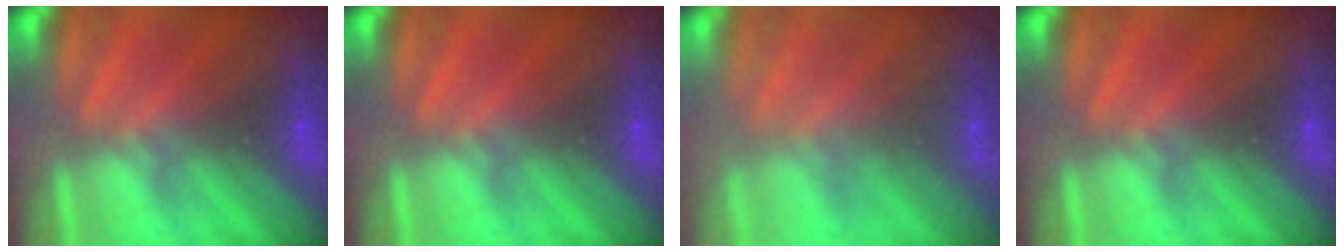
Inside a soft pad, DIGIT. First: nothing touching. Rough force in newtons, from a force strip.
{"total": 0.0}
{"total": 2.2}
{"total": 0.0}